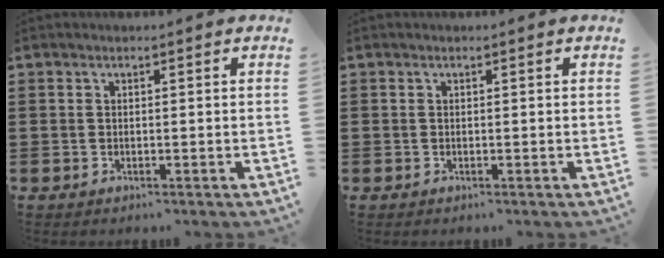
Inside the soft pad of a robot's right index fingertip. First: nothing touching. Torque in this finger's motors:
{"motor_torque": [-0.01, 0.01, 0.00, 0.00]}